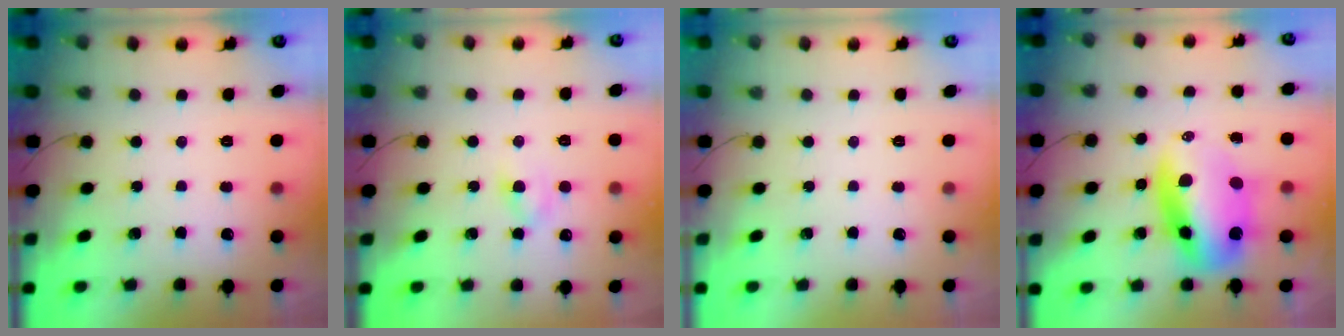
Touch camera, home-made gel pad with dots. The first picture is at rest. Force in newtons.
{"total": 3.3, "press": 3.1, "slide": 1.1}
{"total": 0.0}
{"total": 14.3, "press": 13.9, "slide": 3.6}